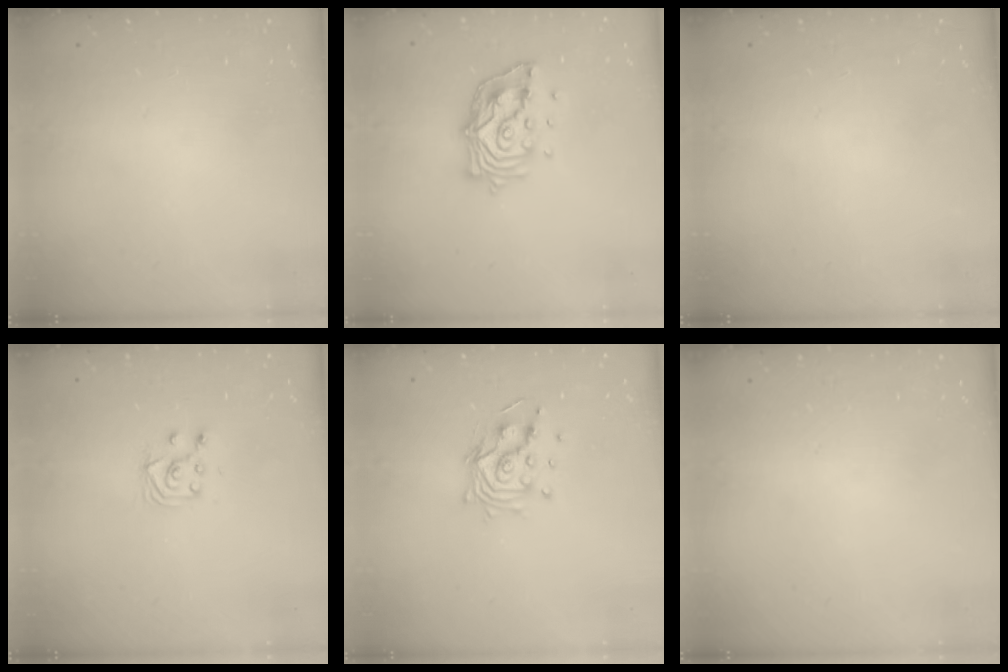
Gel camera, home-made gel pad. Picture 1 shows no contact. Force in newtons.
{"total": 12.4, "press": 12.4, "slide": 1.2}
{"total": 0.0}
{"total": 4.9, "press": 4.8, "slide": 0.5}
{"total": 11.5, "press": 11.4, "slide": 1.0}
{"total": 0.0}